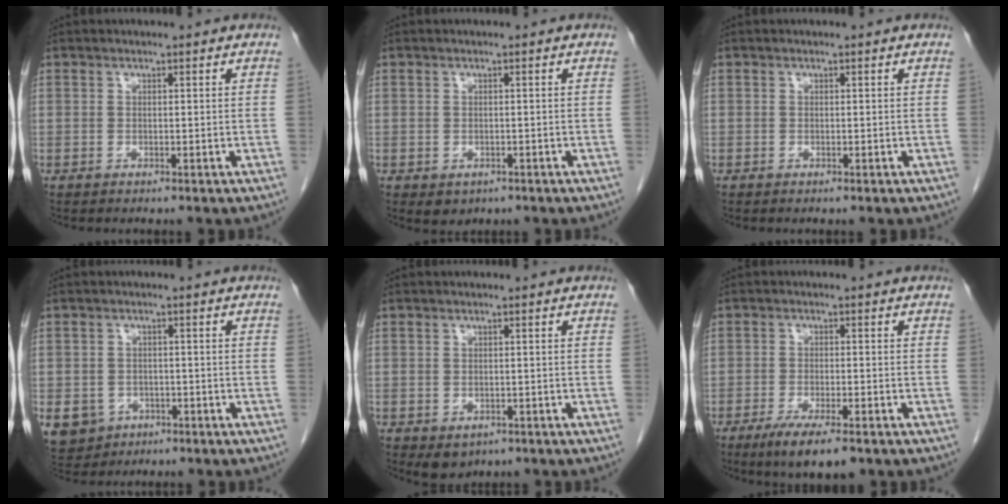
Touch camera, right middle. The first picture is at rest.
{"total": 2.0, "force": [-1.0, 1.6, 0.9], "torque": [-0.013, -0.001, -0.001]}
{"total": 0.0}
{"total": 8.6, "force": [-3.9, 7.2, 2.6], "torque": [-0.068, 0.004, -0.049]}
{"total": 2.8, "force": [-1.4, 2.0, 1.3], "torque": [-0.017, -0.003, -0.007]}
{"total": 7.6, "force": [-5.0, 1.5, 5.4], "torque": [-0.090, -0.017, -0.076]}